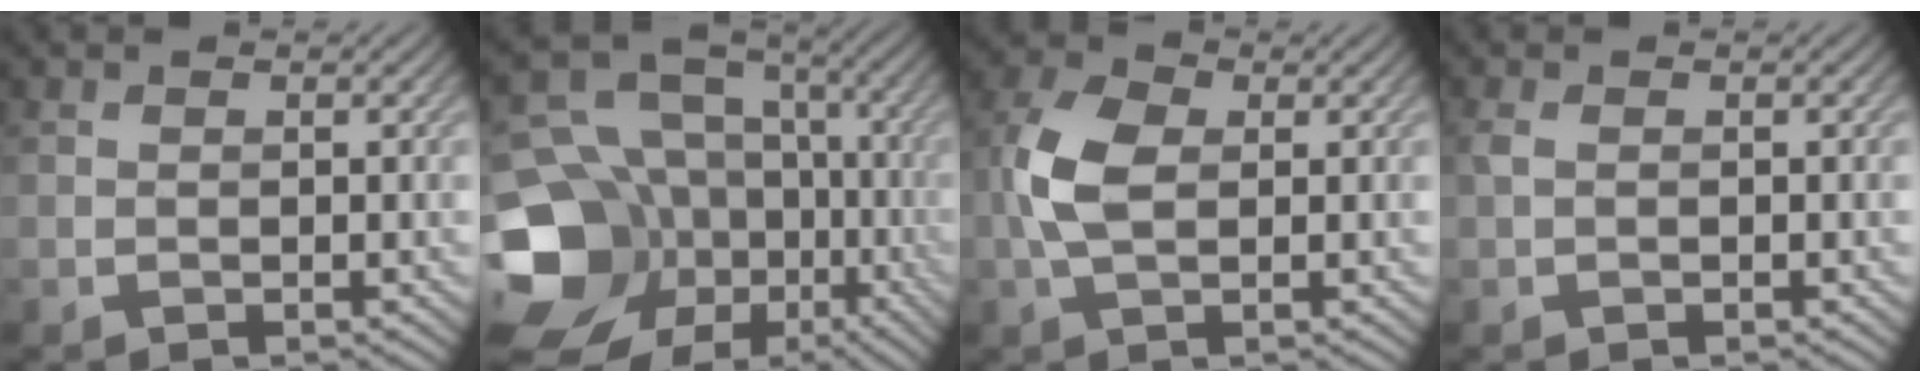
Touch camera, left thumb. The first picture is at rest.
{"total": 19.2, "force": [-4.5, 15.8, 9.9], "torque": [-0.245, -0.022, -0.035]}
{"total": 5.9, "force": [0.2, 3.2, 5.0], "torque": [-0.120, 0.006, -0.006]}
{"total": 0.8, "force": [0.1, 0.3, 0.7], "torque": [-0.023, 0.002, -0.001]}